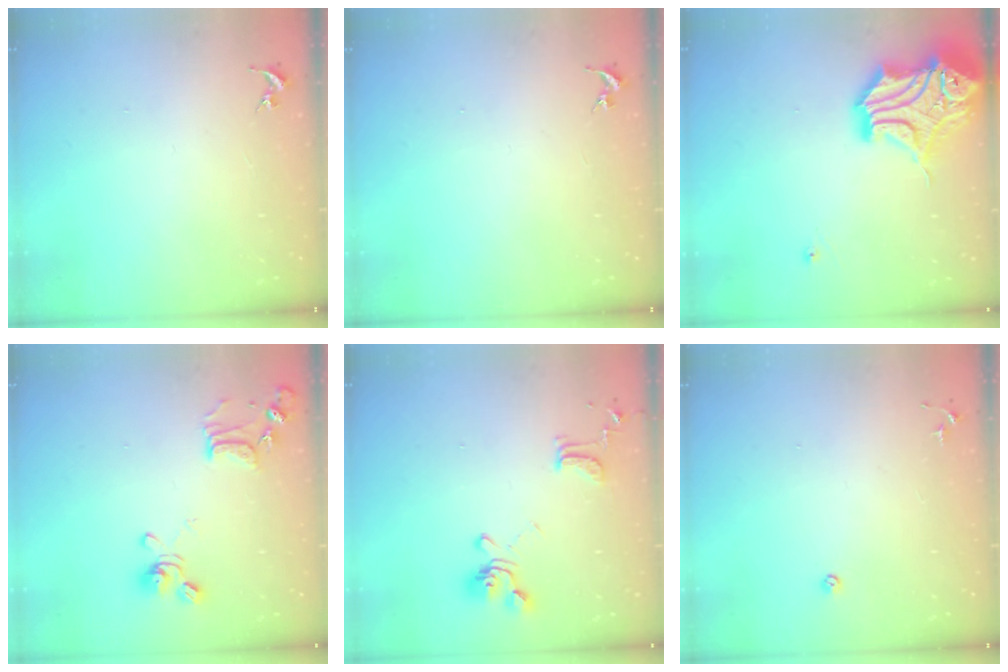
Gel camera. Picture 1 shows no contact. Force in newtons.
{"total": 0.0}
{"total": 19.9, "press": 19.7, "slide": 3.3}
{"total": 13.1, "press": 13.0, "slide": 1.3}
{"total": 14.3, "press": 14.3, "slide": 1.3}
{"total": 3.4, "press": 3.3, "slide": 0.7}